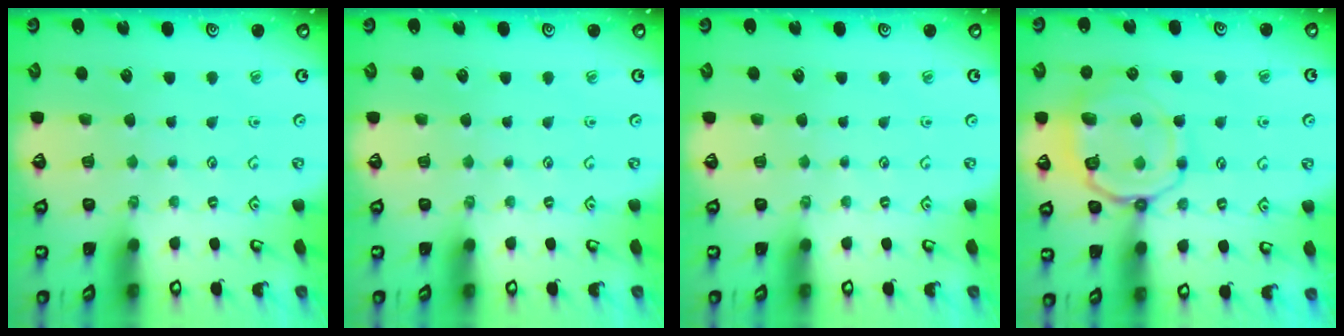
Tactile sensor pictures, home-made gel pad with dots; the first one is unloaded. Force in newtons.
{"total": 0.0}
{"total": 0.0}
{"total": 12.1, "press": 12.0, "slide": 0.9}